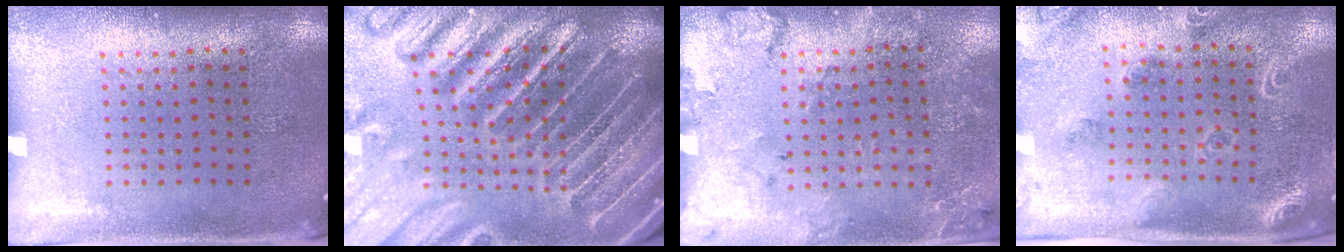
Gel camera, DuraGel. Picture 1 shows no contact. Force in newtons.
{"total": 4.7, "press": 4.2, "slide": 2.0}
{"total": 1.8, "press": 1.7, "slide": 0.6}
{"total": 1.8, "press": 1.8, "slide": 0.4}